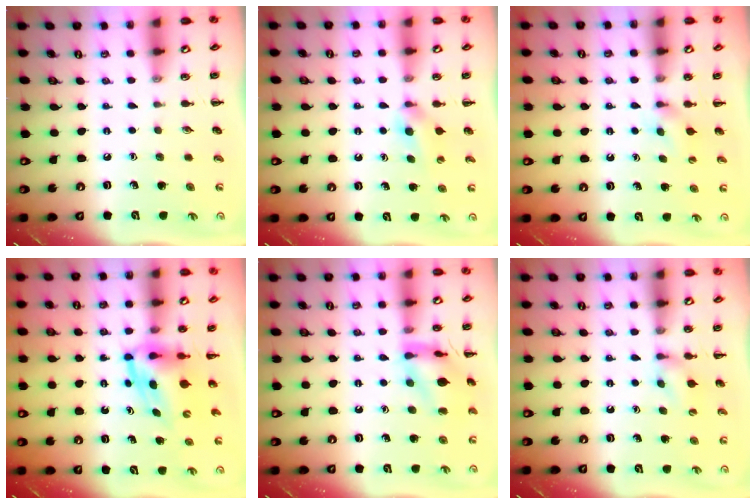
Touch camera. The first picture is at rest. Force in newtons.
{"total": 4.7, "press": 4.4, "slide": 1.6}
{"total": 3.1, "press": 2.8, "slide": 1.2}
{"total": 5.0, "press": 4.9, "slide": 1.1}
{"total": 12.8, "press": 12.8, "slide": 0.6}
{"total": 5.1, "press": 4.8, "slide": 1.7}